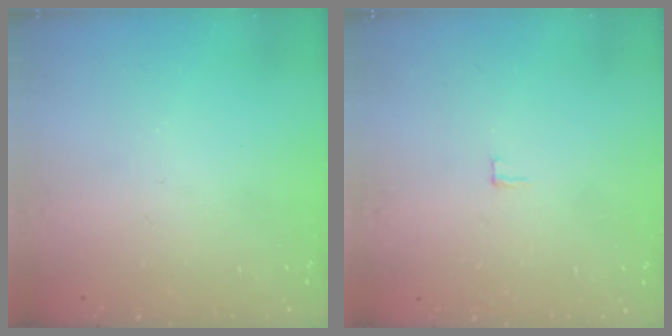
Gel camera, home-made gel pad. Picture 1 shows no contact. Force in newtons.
{"total": 2.0, "press": 2.0, "slide": 0.2}